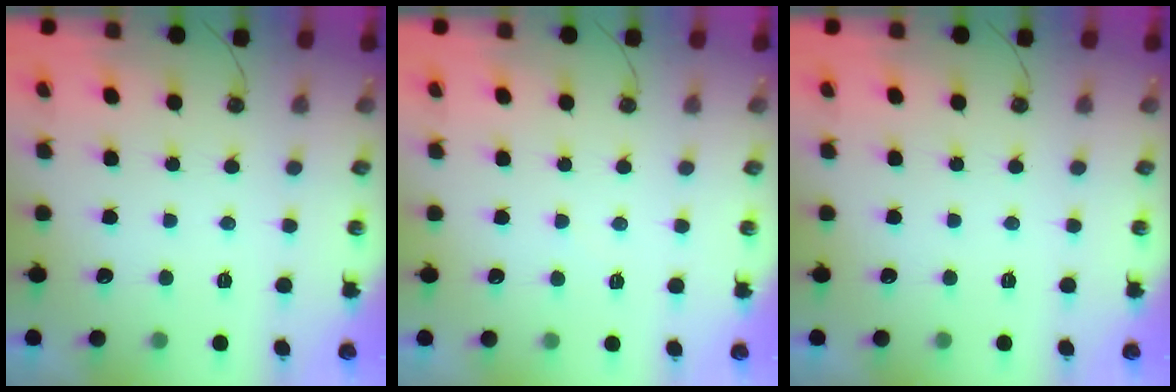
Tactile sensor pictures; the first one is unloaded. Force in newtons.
{"total": 4.6, "press": 4.6, "slide": 0.6}
{"total": 0.0}